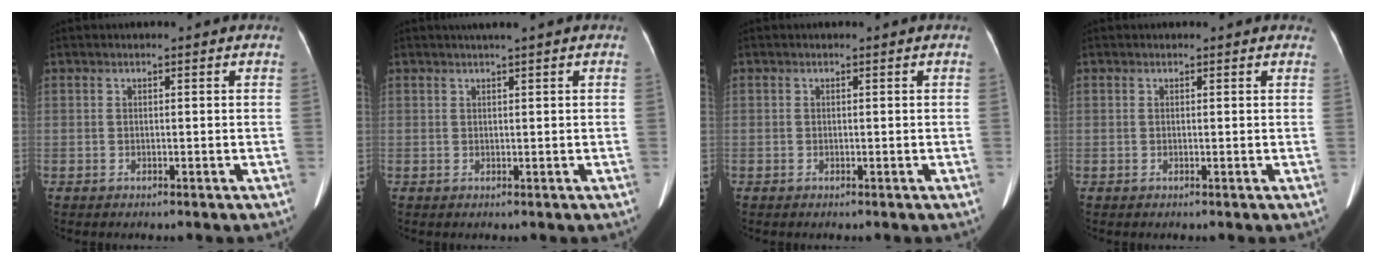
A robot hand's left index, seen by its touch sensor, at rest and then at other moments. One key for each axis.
{"total": 1.9, "fx": 1.4, "fy": -0.3, "fz": 1.3, "tx": -0.014, "ty": 0.013, "tz": 0.025}
{"total": 0.0}
{"total": 1.8, "fx": 1.6, "fy": 0.6, "fz": 0.5, "tx": -0.007, "ty": 0.006, "tz": 0.008}